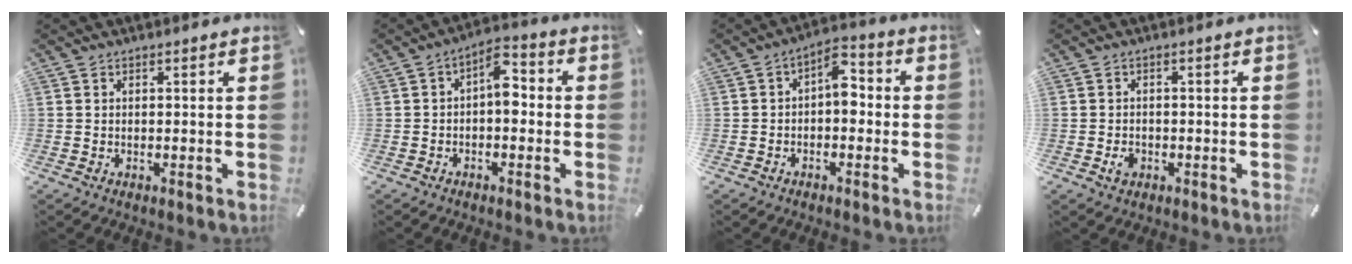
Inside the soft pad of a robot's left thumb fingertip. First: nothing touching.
{"total": 6.4, "force": [-0.5, 3.7, 5.2], "torque": [-0.081, 0.009, -0.015]}
{"total": 6.5, "force": [-0.5, 3.9, 5.1], "torque": [-0.073, 0.005, -0.015]}
{"total": 2.5, "force": [-1.0, 2.0, 1.2], "torque": [-0.022, 0.005, -0.020]}